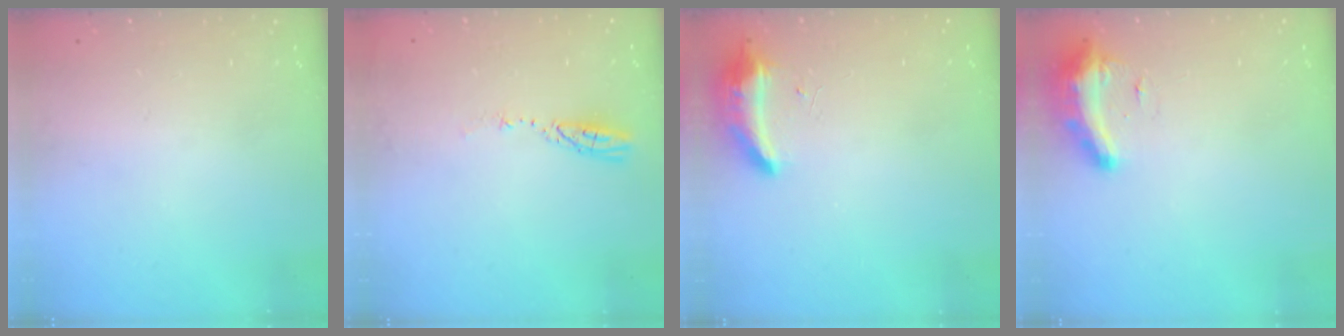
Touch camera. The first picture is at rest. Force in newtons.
{"total": 3.5, "press": 3.4, "slide": 0.4}
{"total": 8.7, "press": 8.5, "slide": 1.8}
{"total": 9.0, "press": 9.0, "slide": 0.9}